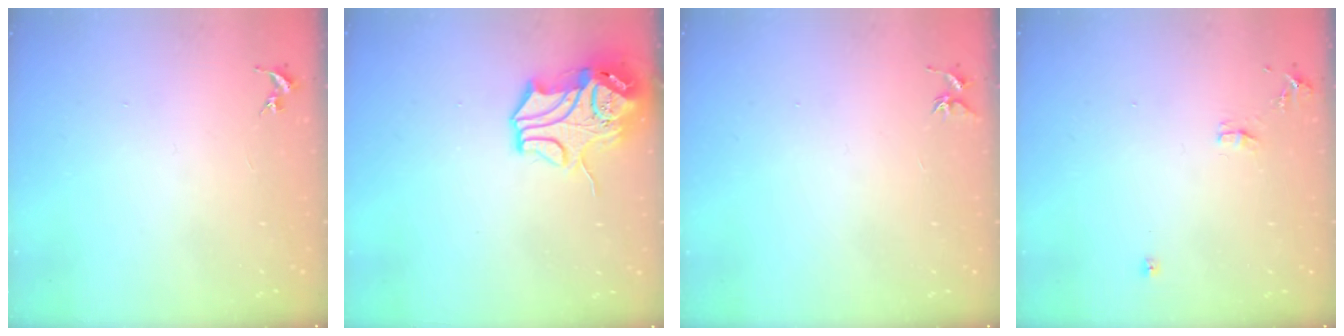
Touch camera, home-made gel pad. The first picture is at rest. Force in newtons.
{"total": 14.0, "press": 13.8, "slide": 2.1}
{"total": 3.7, "press": 3.7, "slide": 0.4}
{"total": 6.9, "press": 6.9, "slide": 0.9}